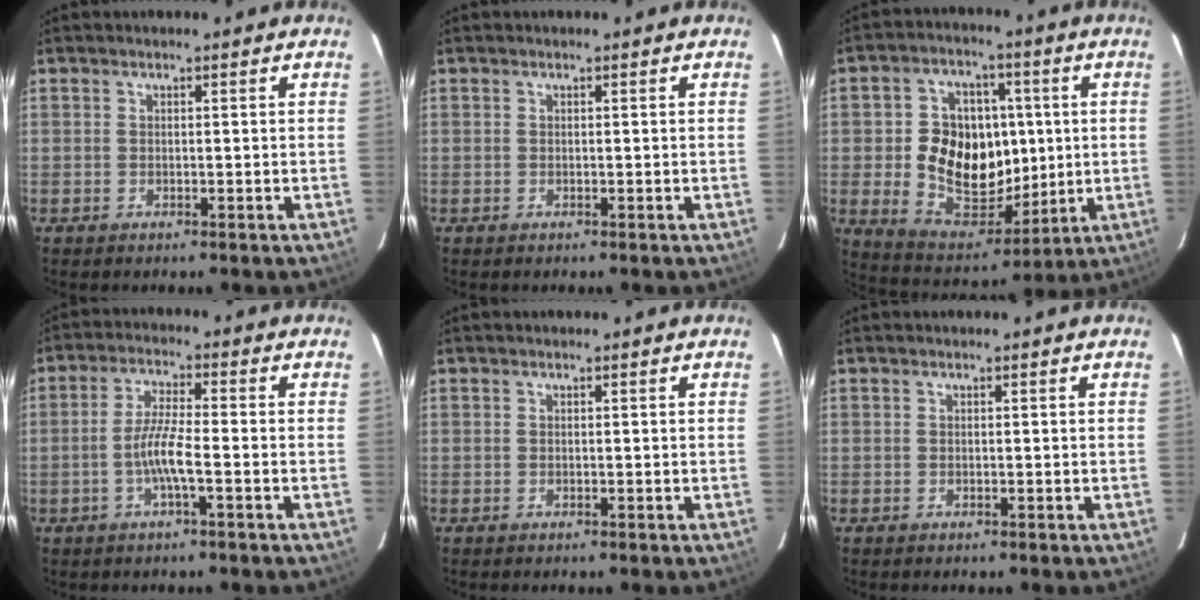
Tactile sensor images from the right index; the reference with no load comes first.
{"total": 0.0}
{"total": 16.8, "force": [0.0, 12.7, 11.0], "torque": [-0.227, 0.010, 0.019]}
{"total": 5.8, "force": [-2.0, 0.4, 5.5], "torque": [-0.113, 0.002, -0.040]}
{"total": 0.0}
{"total": 0.0}